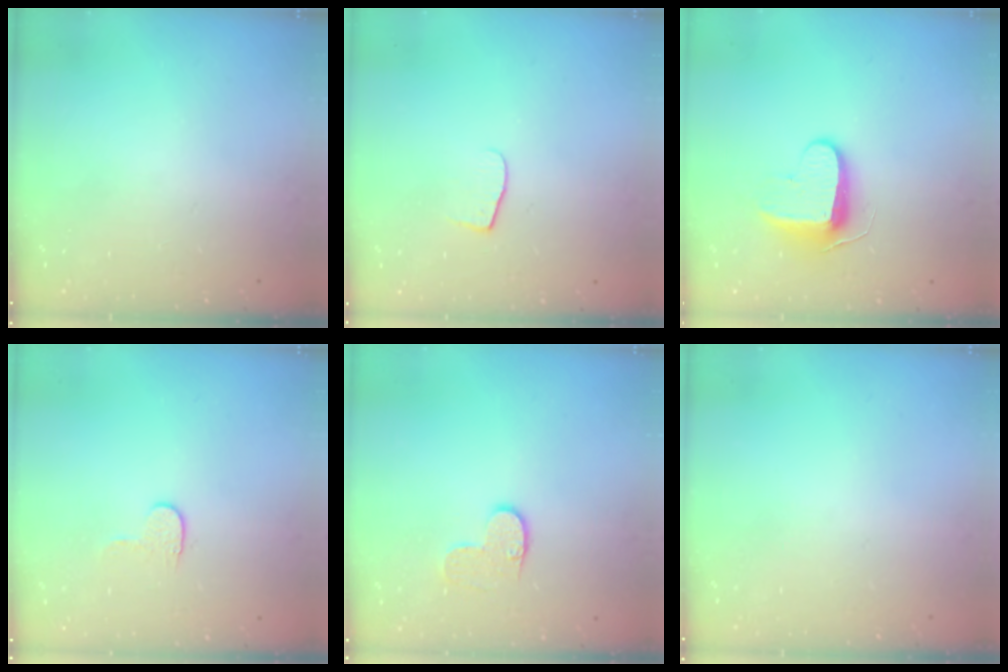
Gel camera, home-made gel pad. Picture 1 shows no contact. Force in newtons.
{"total": 6.6, "press": 6.6, "slide": 0.5}
{"total": 9.1, "press": 9.1, "slide": 0.8}
{"total": 3.5, "press": 3.5, "slide": 0.4}
{"total": 6.7, "press": 6.7, "slide": 0.1}
{"total": 0.0}